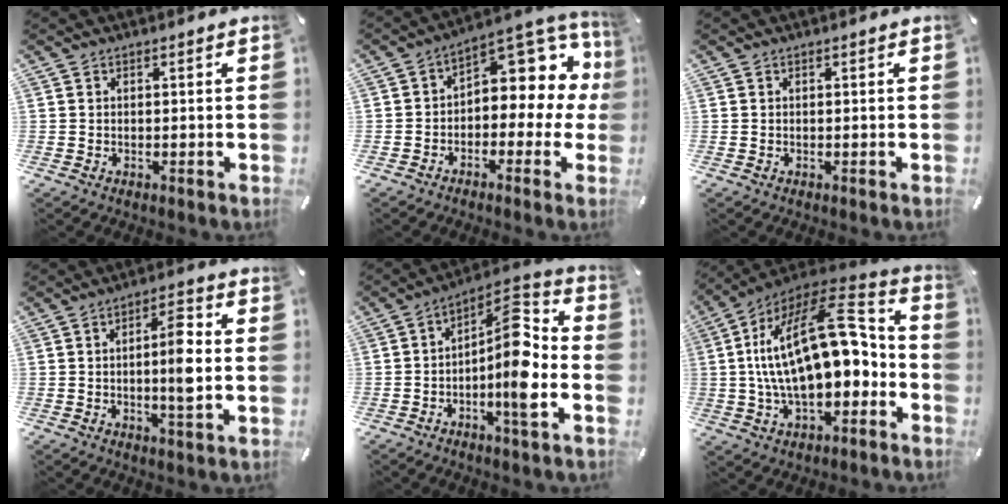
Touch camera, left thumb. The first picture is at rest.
{"total": 9.9, "force": [3.8, 6.0, 6.8], "torque": [-0.090, -0.038, 0.063]}
{"total": 0.0}
{"total": 8.6, "force": [0.0, 2.2, 8.3], "torque": [-0.129, -0.002, -0.008]}
{"total": 13.1, "force": [-3.5, 3.9, 12.0], "torque": [-0.179, -0.007, -0.068]}
{"total": 24.5, "force": [2.4, 13.0, 20.7], "torque": [-0.362, -0.012, 0.045]}